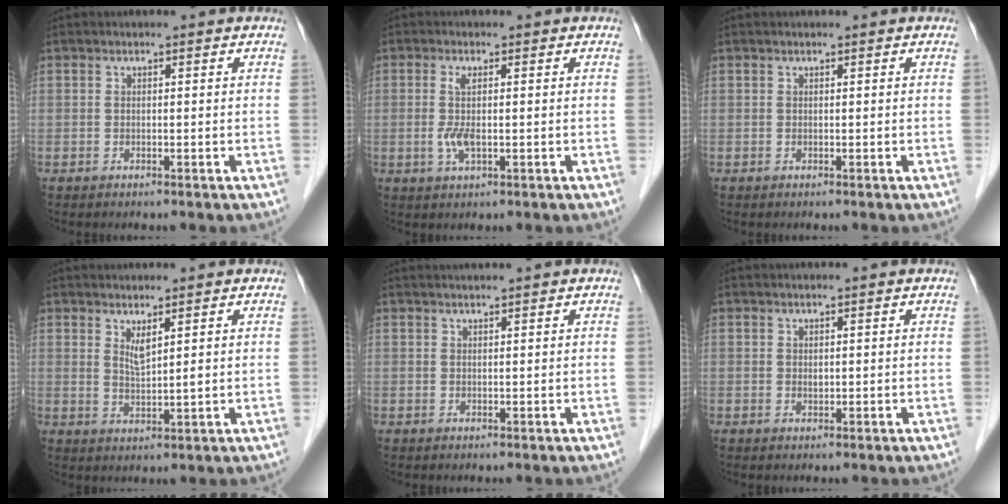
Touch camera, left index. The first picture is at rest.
{"total": 3.0, "force": [-0.3, 0.7, 2.9], "torque": [-0.069, -0.006, -0.006]}
{"total": 0.0}
{"total": 2.5, "force": [1.5, 0.1, 2.0], "torque": [-0.046, -0.012, 0.033]}
{"total": 2.2, "force": [2.0, -0.4, 0.9], "torque": [-0.006, 0.017, 0.037]}
{"total": 0.7, "force": [0.4, 0.3, 0.5], "torque": [-0.006, 0.001, 0.006]}